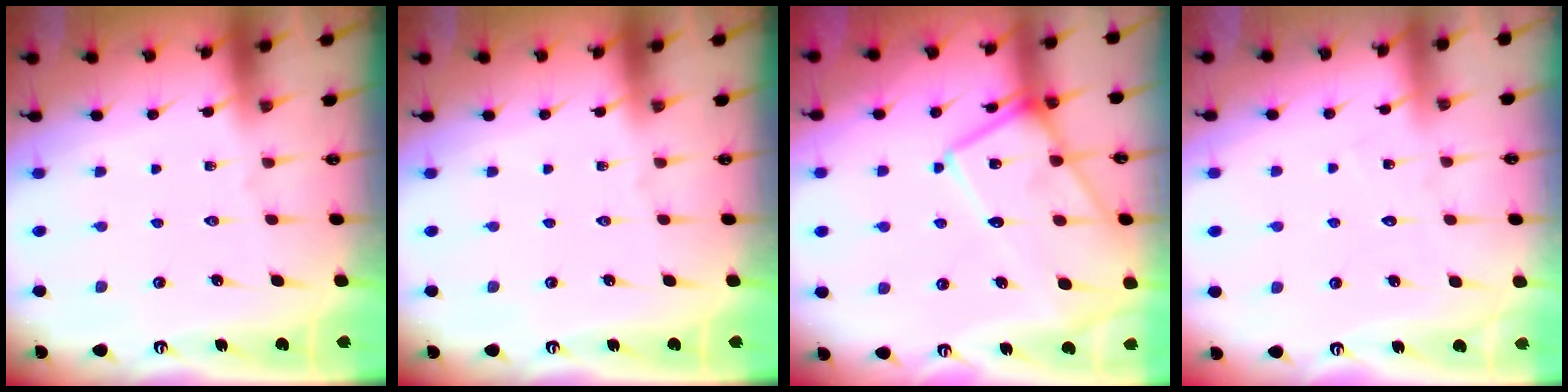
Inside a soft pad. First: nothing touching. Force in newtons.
{"total": 0.0}
{"total": 16.6, "press": 16.5, "slide": 1.4}
{"total": 4.2, "press": 4.2, "slide": 0.3}